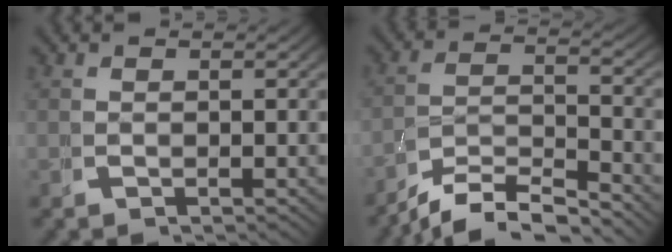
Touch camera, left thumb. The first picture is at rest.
{"total": 6.9, "force": [-4.4, 3.7, 3.7], "torque": [-0.062, -0.022, -0.074]}